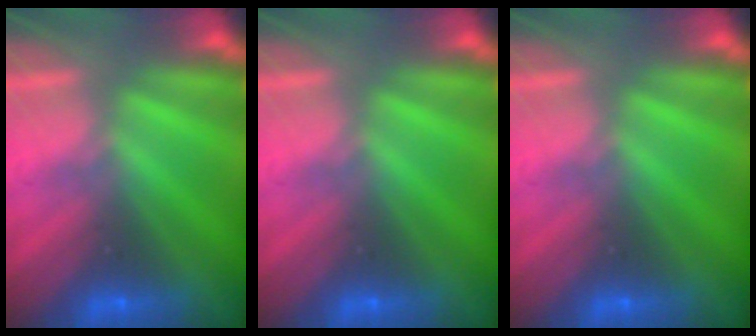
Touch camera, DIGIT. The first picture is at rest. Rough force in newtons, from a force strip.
{"total": 0.0}
{"total": 0.0}